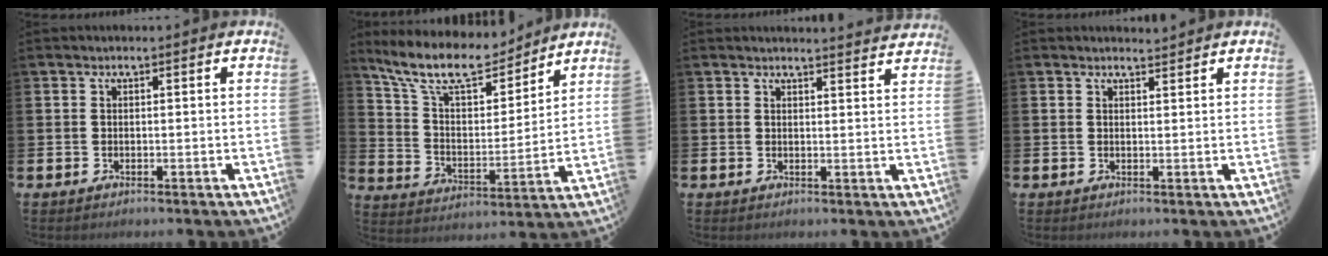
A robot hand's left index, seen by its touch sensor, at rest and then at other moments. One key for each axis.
{"total": 11.7, "fx": 10.3, "fy": 3.5, "fz": 4.4, "tx": -0.122, "ty": -0.065, "tz": 0.182}
{"total": 2.4, "fx": 2.4, "fy": -0.1, "fz": -0.2, "tx": 0.011, "ty": -0.019, "tz": 0.041}
{"total": 1.8, "fx": 1.8, "fy": 0.2, "fz": -0.1, "tx": 0.016, "ty": -0.014, "tz": 0.029}